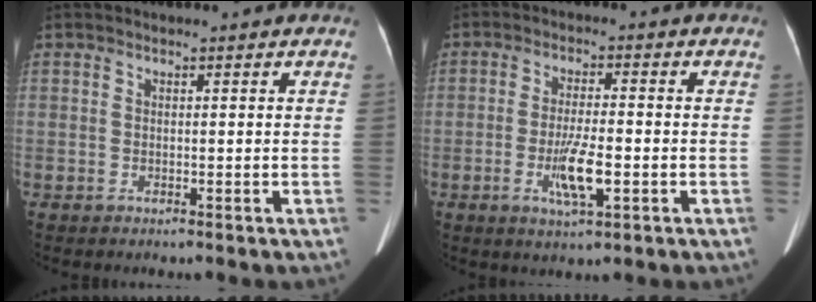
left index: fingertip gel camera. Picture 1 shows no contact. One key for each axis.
{"total": 6.3, "fx": -1.9, "fy": 1.1, "fz": 5.9, "tx": -0.114, "ty": -0.007, "tz": -0.032}